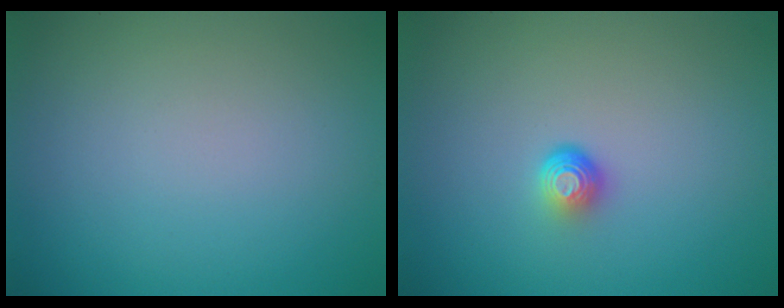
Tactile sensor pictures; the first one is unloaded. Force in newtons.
{"total": 1.7, "press": 1.1, "slide": 1.3}